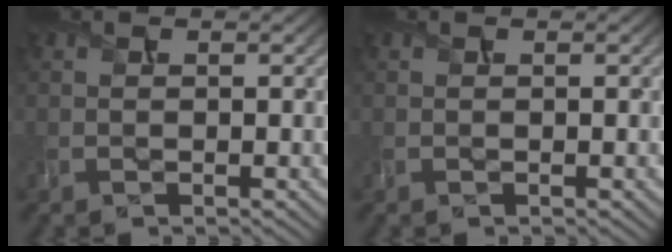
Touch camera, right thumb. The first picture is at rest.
{"total": 0.0}